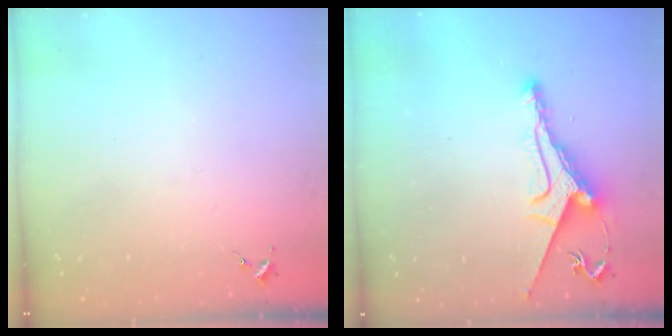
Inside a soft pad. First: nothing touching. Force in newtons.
{"total": 9.2, "press": 9.2, "slide": 0.6}